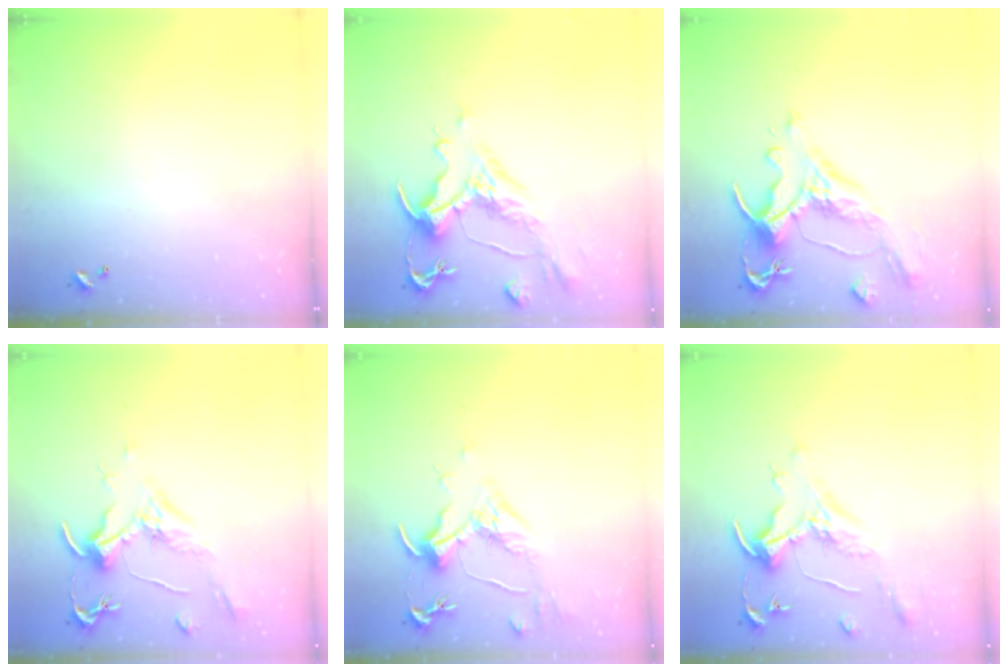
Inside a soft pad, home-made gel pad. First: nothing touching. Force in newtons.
{"total": 2.6, "press": 2.1, "slide": 1.6}
{"total": 1.6, "press": 0.8, "slide": 1.4}
{"total": 2.1, "press": 2.0, "slide": 0.8}
{"total": 1.6, "press": 1.4, "slide": 0.7}
{"total": 1.6, "press": 1.4, "slide": 0.7}